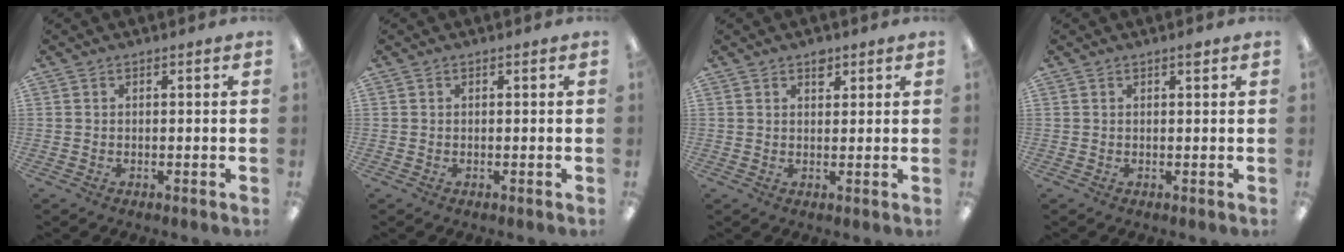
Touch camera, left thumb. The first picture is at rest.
{"total": 0.0}
{"total": 2.7, "force": [1.8, 1.6, 1.2], "torque": [-0.001, -0.008, 0.028]}
{"total": 1.0, "force": [0.7, 0.2, 0.7], "torque": [-0.007, -0.002, 0.010]}